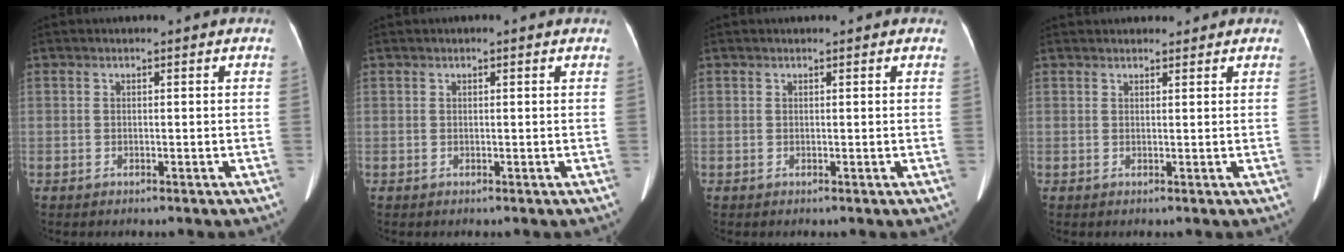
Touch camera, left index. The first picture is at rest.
{"total": 0.5, "force": [0.5, 0.0, 0.3], "torque": [-0.010, 0.008, 0.008]}
{"total": 2.1, "force": [1.8, 0.6, 1.0], "torque": [-0.014, 0.019, 0.017]}
{"total": 5.6, "force": [5.1, 1.6, 1.6], "torque": [-0.011, 0.027, 0.065]}